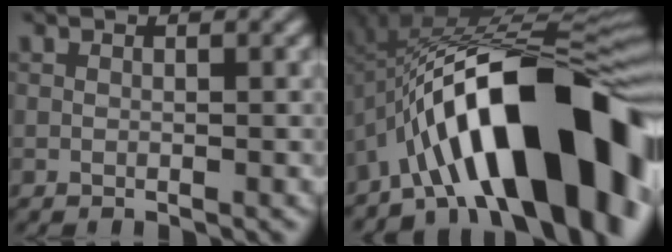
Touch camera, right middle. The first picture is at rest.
{"total": 16.6, "force": [-6.8, 6.0, 13.9], "torque": [-0.180, 0.057, -0.118]}